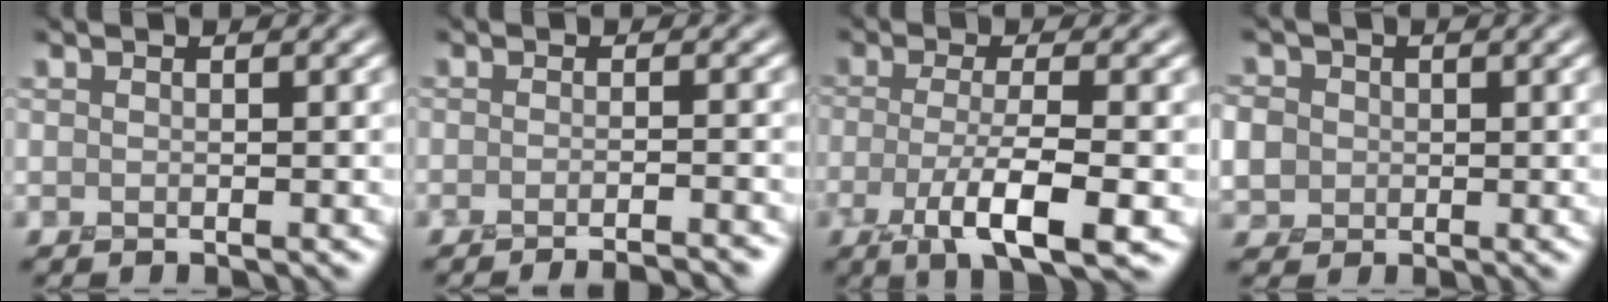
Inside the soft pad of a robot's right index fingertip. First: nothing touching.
{"total": 4.0, "force": [-3.4, 0.9, 1.9], "torque": [0.002, 0.004, -0.039]}
{"total": 5.3, "force": [-1.8, 1.3, 4.9], "torque": [-0.085, 0.000, -0.036]}
{"total": 3.4, "force": [0.7, 3.2, 0.6], "torque": [-0.025, 0.021, 0.005]}